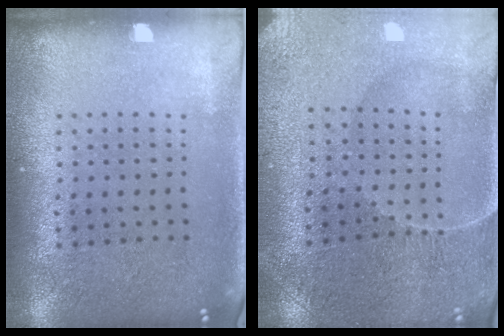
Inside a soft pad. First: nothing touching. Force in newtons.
{"total": 0.9, "press": 0.8, "slide": 0.3}